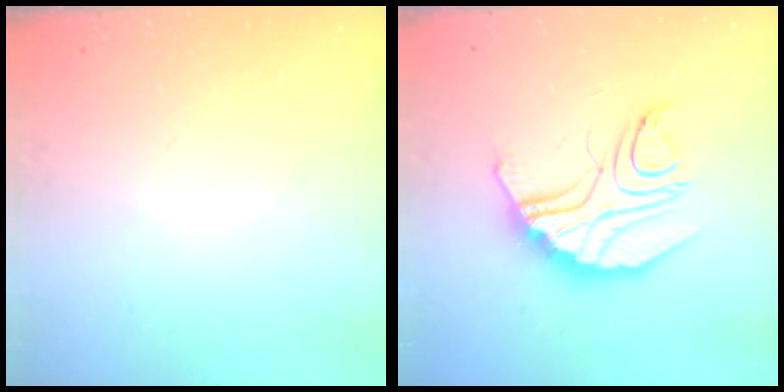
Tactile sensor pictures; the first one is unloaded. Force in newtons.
{"total": 13.7, "press": 13.7, "slide": 1.4}